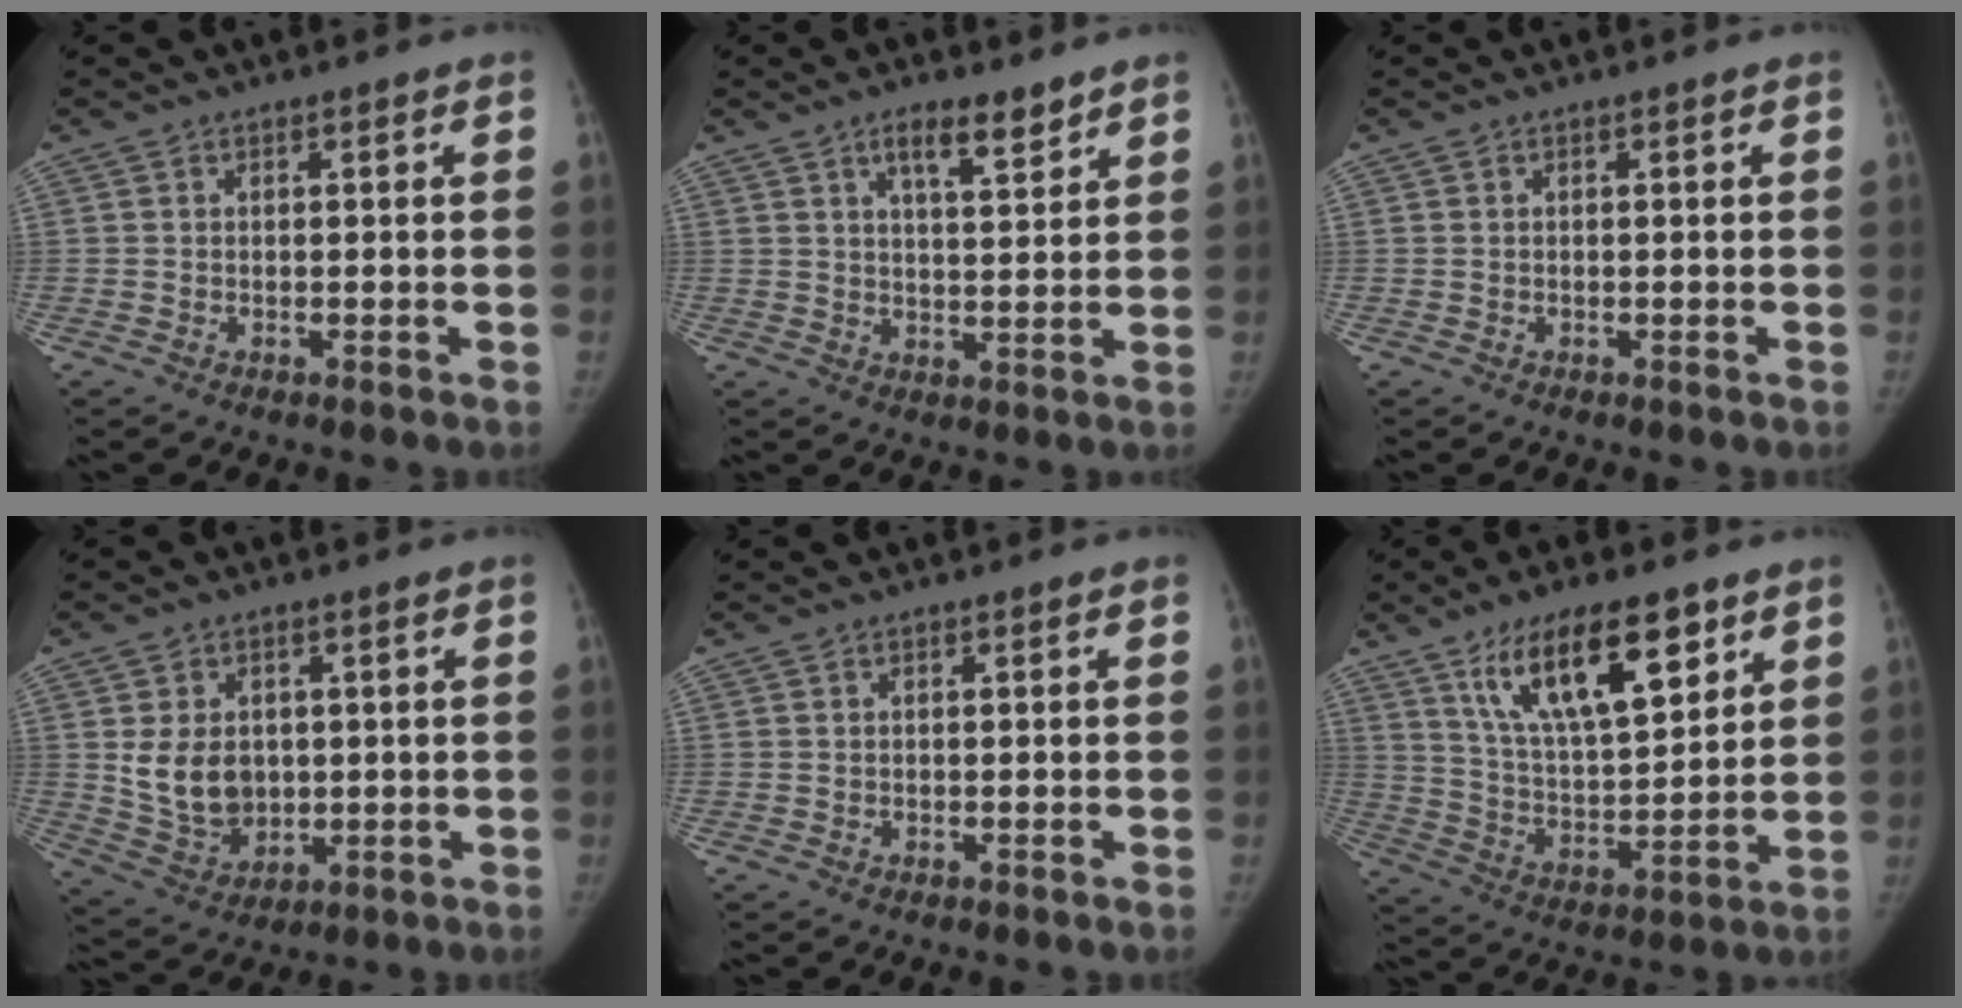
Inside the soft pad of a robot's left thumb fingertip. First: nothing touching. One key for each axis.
{"total": 6.2, "fx": 4.3, "fy": 1.9, "fz": 4.0, "tx": -0.049, "ty": -0.031, "tz": 0.071}
{"total": 0.0}
{"total": 9.4, "fx": 1.0, "fy": 7.2, "fz": 5.9, "tx": -0.074, "ty": -0.016, "tz": 0.038}
{"total": 0.0}
{"total": 17.4, "fx": 9.7, "fy": 6.4, "fz": 12.9, "tx": -0.187, "ty": -0.042, "tz": 0.177}